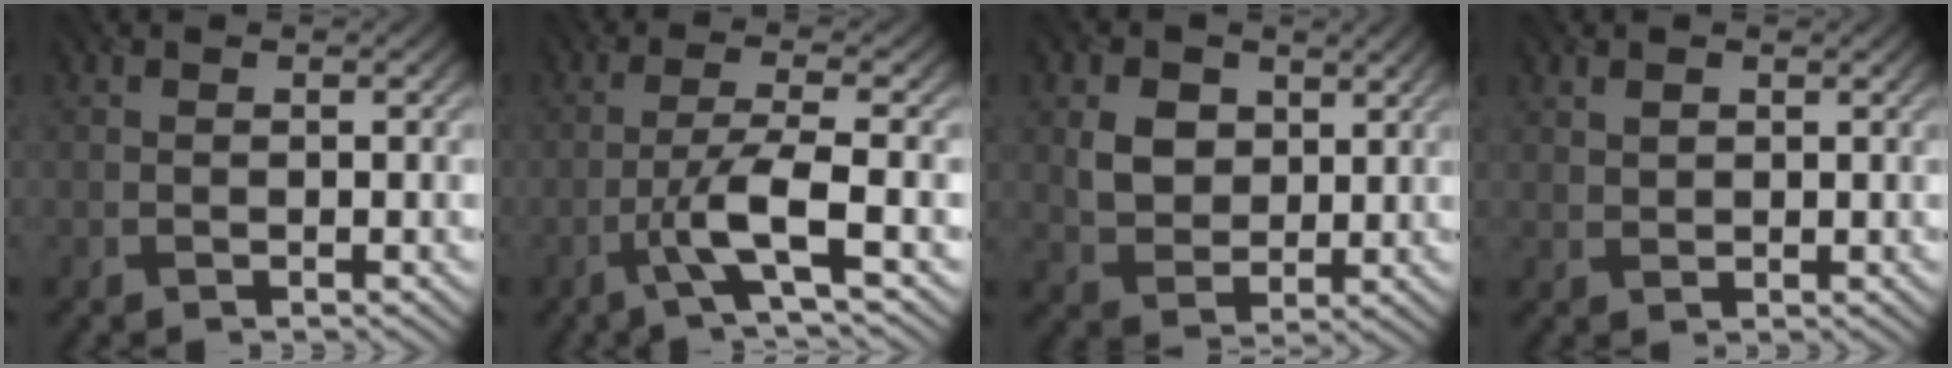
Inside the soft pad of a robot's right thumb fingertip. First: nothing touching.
{"total": 5.9, "force": [-2.4, 0.8, 5.3], "torque": [-0.100, 0.010, -0.059]}
{"total": 5.8, "force": [2.1, 4.4, 3.1], "torque": [-0.078, -0.004, 0.038]}
{"total": 1.5, "force": [0.9, 1.0, 0.7], "torque": [-0.018, -0.001, 0.021]}